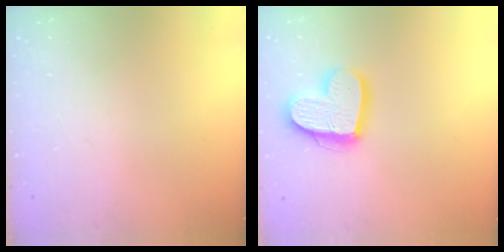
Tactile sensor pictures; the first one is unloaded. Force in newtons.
{"total": 15.6, "press": 15.5, "slide": 1.4}